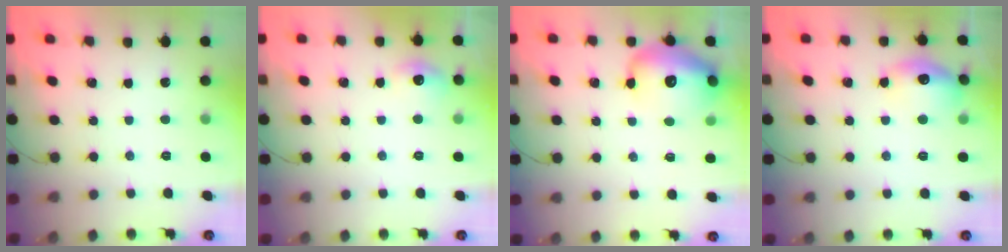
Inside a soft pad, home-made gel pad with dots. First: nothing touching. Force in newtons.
{"total": 6.3, "press": 6.2, "slide": 1.2}
{"total": 16.4, "press": 16.2, "slide": 2.4}
{"total": 12.5, "press": 12.5, "slide": 0.9}